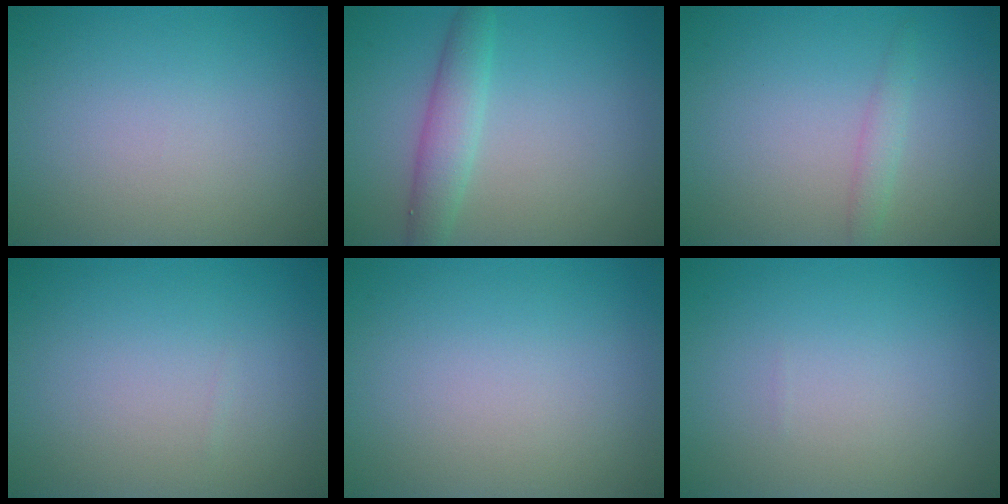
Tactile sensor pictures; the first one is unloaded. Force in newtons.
{"total": 2.9, "press": 2.9, "slide": 0.1}
{"total": 1.3, "press": 1.3, "slide": 0.0}
{"total": 0.0}
{"total": 0.0}
{"total": 0.0}